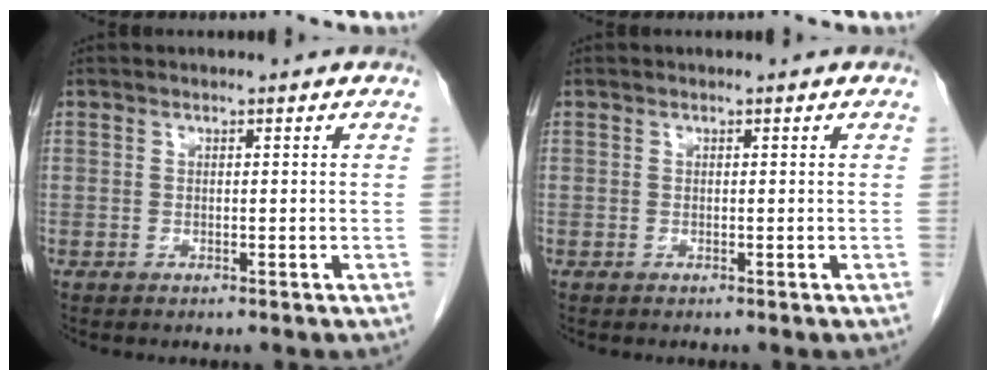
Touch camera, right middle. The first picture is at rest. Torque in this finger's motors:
{"motor_torque": [0.00, 0.00, 0.00, -0.01]}